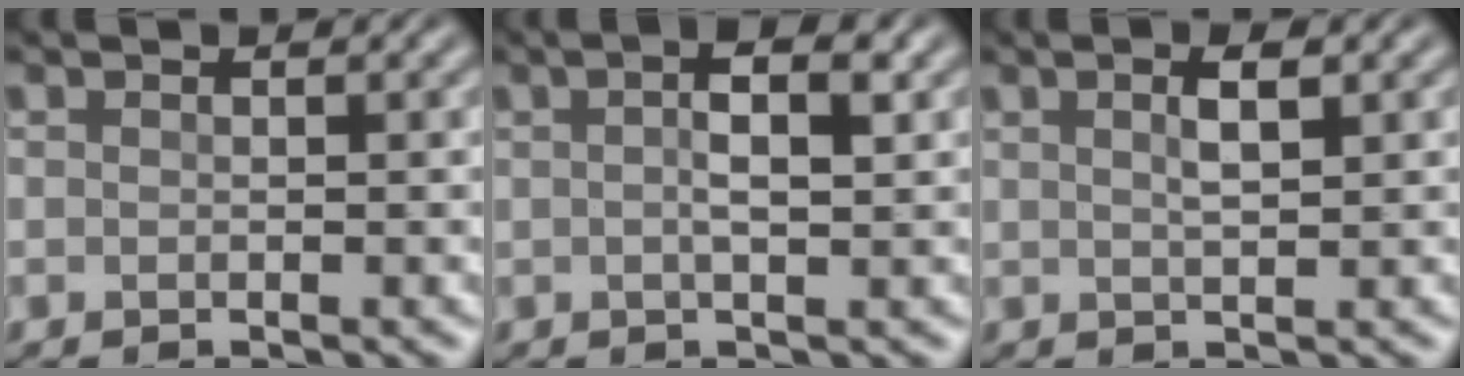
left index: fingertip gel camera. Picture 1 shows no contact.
{"total": 3.6, "force": [0.7, 1.1, 3.3], "torque": [-0.064, 0.004, 0.009]}
{"total": 2.2, "force": [0.8, 0.6, 1.9], "torque": [-0.036, 0.003, 0.015]}